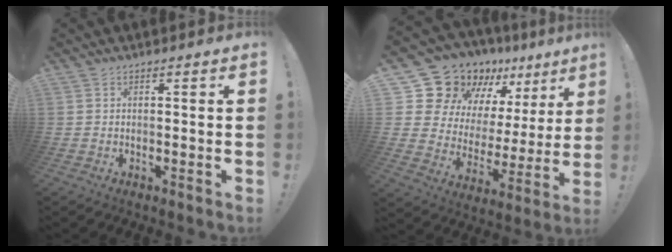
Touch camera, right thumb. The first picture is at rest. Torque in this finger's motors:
{"motor_torque": [0.27, 0.52, -0.26, 0.56, 0.18]}